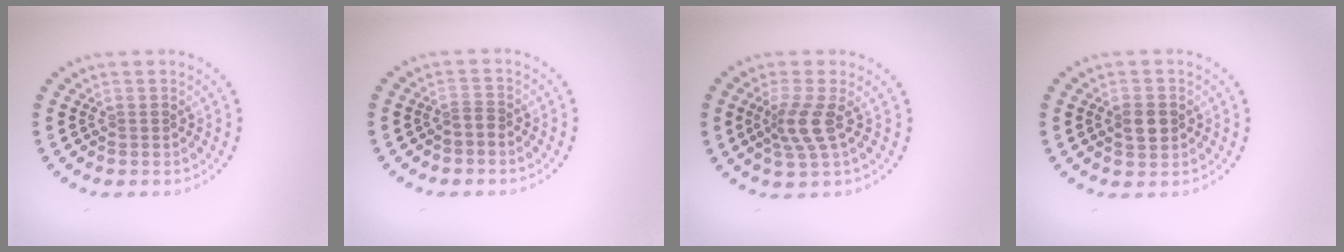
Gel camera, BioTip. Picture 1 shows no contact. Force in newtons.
{"total": 0.7, "press": 0.5, "slide": 0.6}
{"total": 2.9, "press": 2.2, "slide": 1.9}
{"total": 2.7, "press": 2.7, "slide": 0.1}